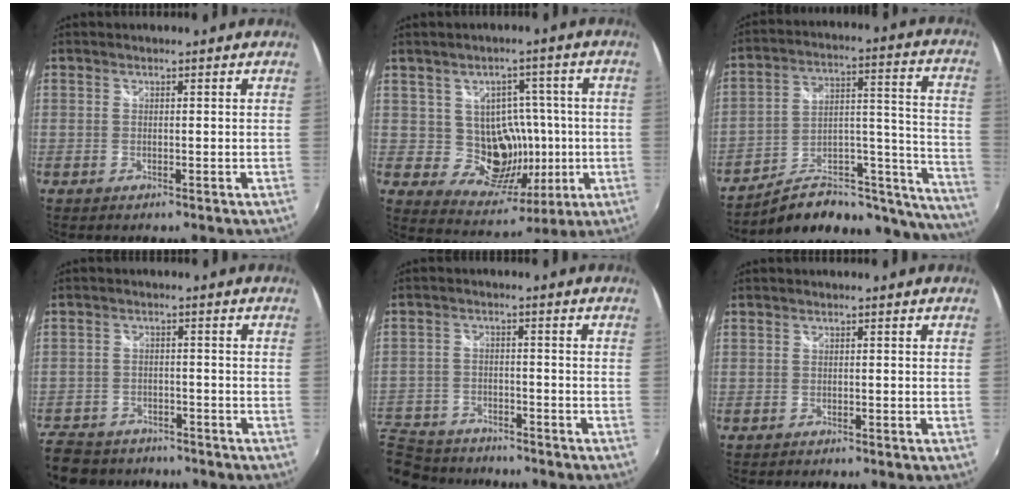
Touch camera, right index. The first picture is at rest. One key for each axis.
{"total": 10.7, "fx": -0.5, "fy": 9.8, "fz": 4.2, "tx": -0.075, "ty": 0.008, "tz": 0.006}
{"total": 23.4, "fx": -17.0, "fy": 9.7, "fz": 12.8, "tx": -0.143, "ty": 0.031, "tz": -0.234}
{"total": 13.1, "fx": -10.5, "fy": 7.0, "fz": 3.7, "tx": -0.125, "ty": 0.003, "tz": -0.167}
{"total": 15.6, "fx": -12.3, "fy": 7.9, "fz": 5.3, "tx": -0.161, "ty": -0.005, "tz": -0.204}
{"total": 1.2, "fx": -1.1, "fy": 0.3, "fz": 0.0, "tx": -0.005, "ty": -0.008, "tz": -0.019}